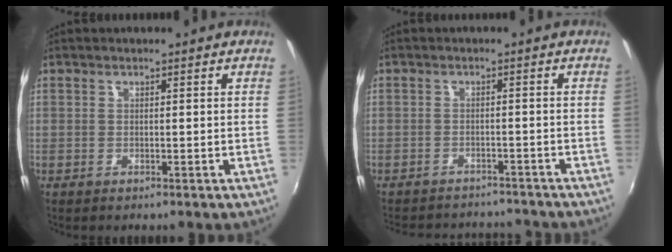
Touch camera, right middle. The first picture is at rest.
{"total": 10.9, "force": [-10.0, 3.1, 3.2], "torque": [-0.078, -0.001, -0.135]}